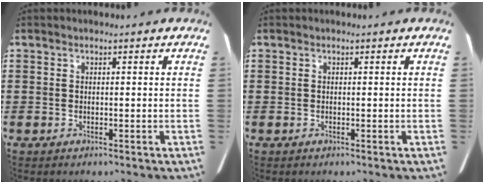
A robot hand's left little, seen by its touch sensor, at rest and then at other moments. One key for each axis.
{"total": 0.0}